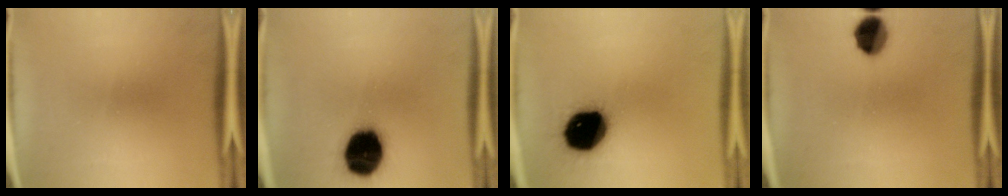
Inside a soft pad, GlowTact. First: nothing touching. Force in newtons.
{"total": 18.8}
{"total": 19.1}
{"total": 8.4}